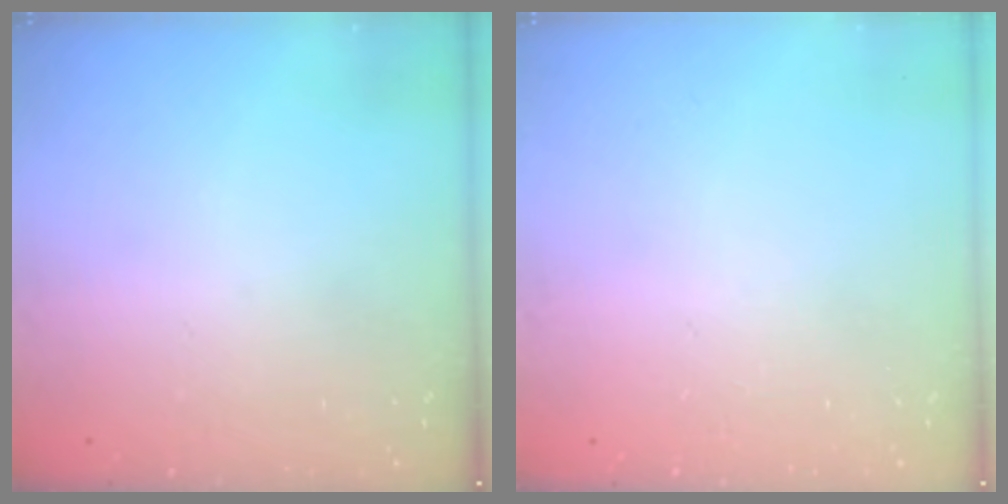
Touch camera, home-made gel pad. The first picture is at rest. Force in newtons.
{"total": 0.0}